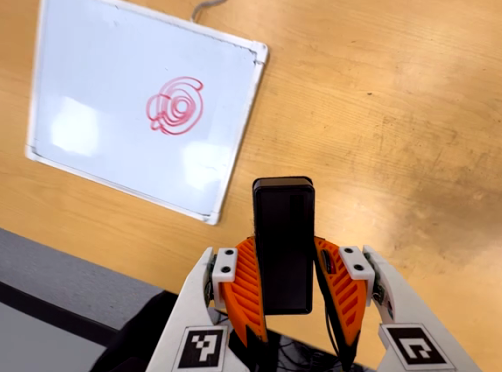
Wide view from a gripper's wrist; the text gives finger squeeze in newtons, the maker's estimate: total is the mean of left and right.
{"total": 3.9, "left": 2.8, "right": 5.0}